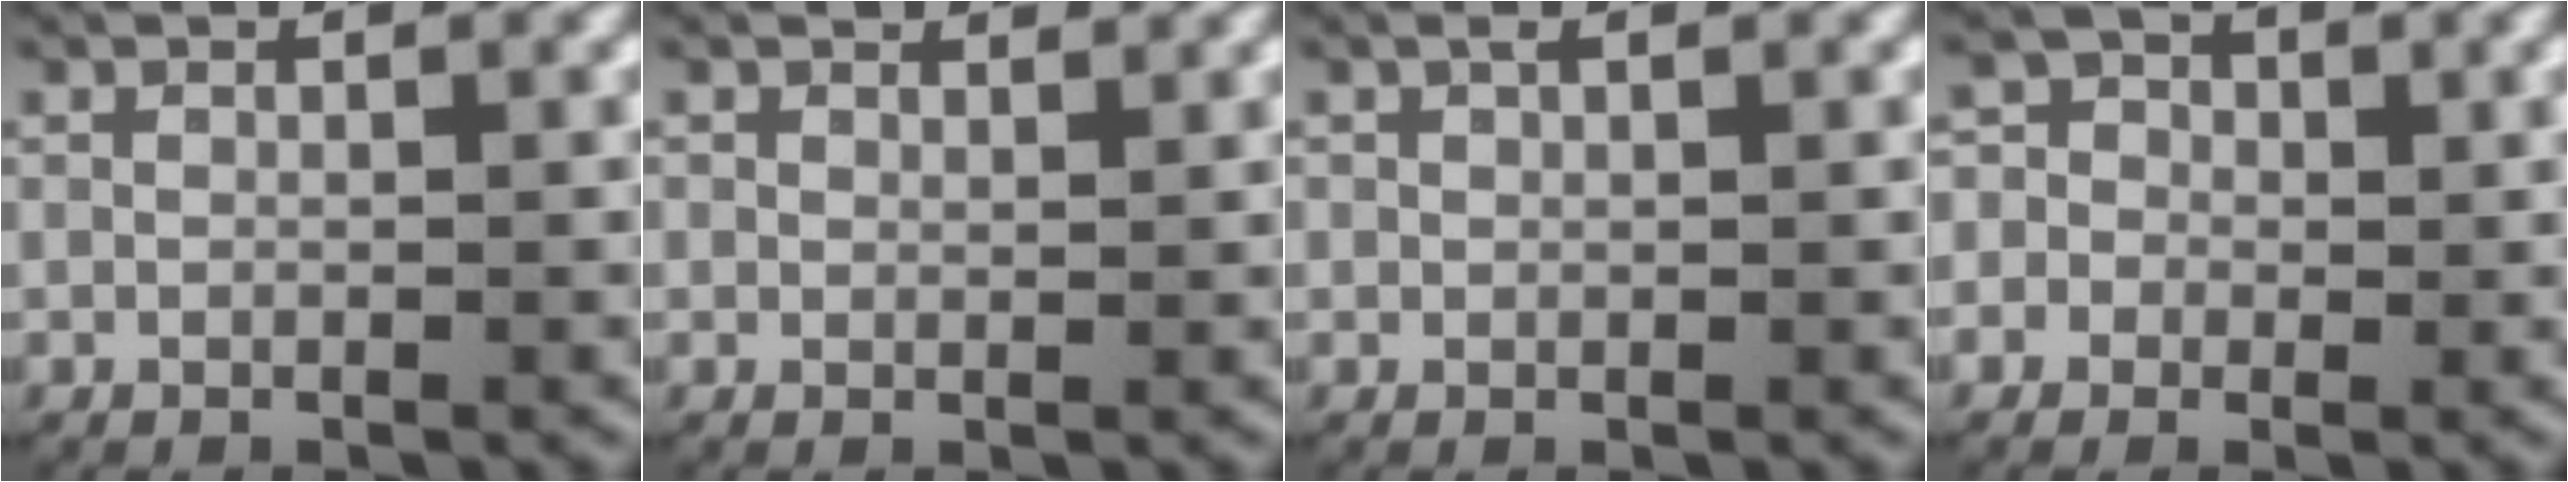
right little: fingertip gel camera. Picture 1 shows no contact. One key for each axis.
{"total": 1.3, "fx": 1.2, "fy": 0.5, "fz": 0.3, "tx": 0.000, "ty": -0.003, "tz": 0.016}
{"total": 0.6, "fx": 0.4, "fy": 0.4, "fz": 0.3, "tx": -0.004, "ty": 0.005, "tz": 0.004}
{"total": 4.5, "fx": 0.3, "fy": 4.2, "fz": 1.4, "tx": -0.029, "ty": 0.009, "tz": -0.016}